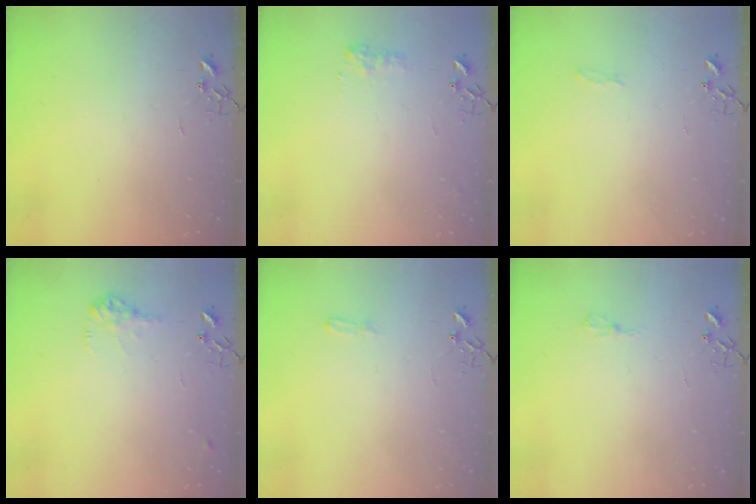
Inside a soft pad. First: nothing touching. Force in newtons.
{"total": 7.8, "press": 7.8, "slide": 0.1}
{"total": 3.3, "press": 3.3, "slide": 0.5}
{"total": 9.5, "press": 9.5, "slide": 0.4}
{"total": 4.0, "press": 3.9, "slide": 0.5}
{"total": 6.5, "press": 6.4, "slide": 0.8}